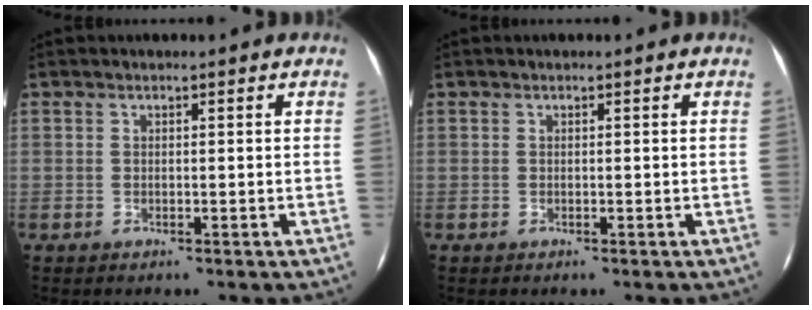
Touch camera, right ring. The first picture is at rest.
{"total": 0.0}